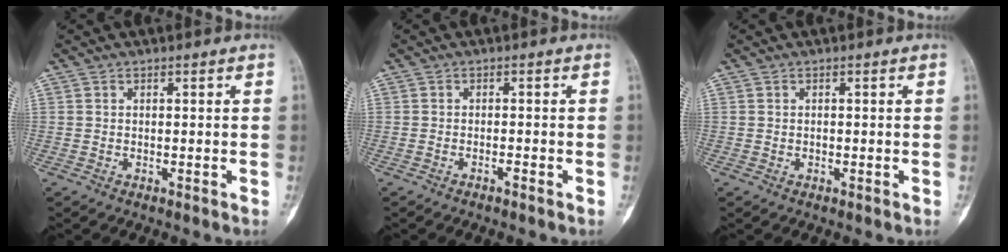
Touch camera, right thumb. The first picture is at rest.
{"total": 0.8, "force": [-0.6, 0.0, 0.5], "torque": [-0.009, 0.007, -0.011]}
{"total": 0.5, "force": [-0.1, 0.5, 0.2], "torque": [0.001, 0.002, -0.002]}